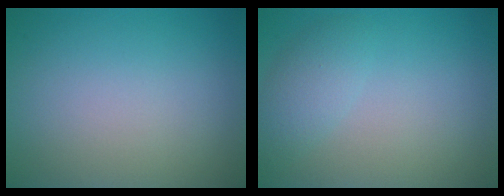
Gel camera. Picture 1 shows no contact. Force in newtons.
{"total": 2.3, "press": 2.3, "slide": 0.1}